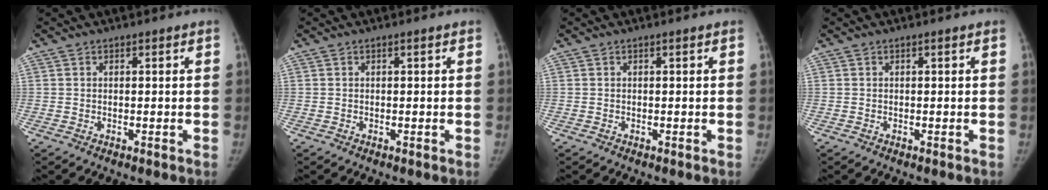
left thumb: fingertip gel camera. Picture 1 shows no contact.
{"total": 0.0}
{"total": 0.0}
{"total": 0.0}